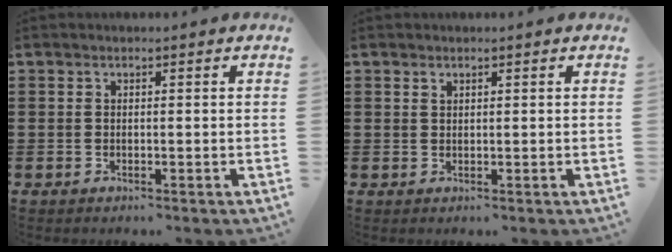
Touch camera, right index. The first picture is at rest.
{"total": 0.7, "force": [0.5, 0.4, 0.2], "torque": [-0.006, 0.002, 0.010]}